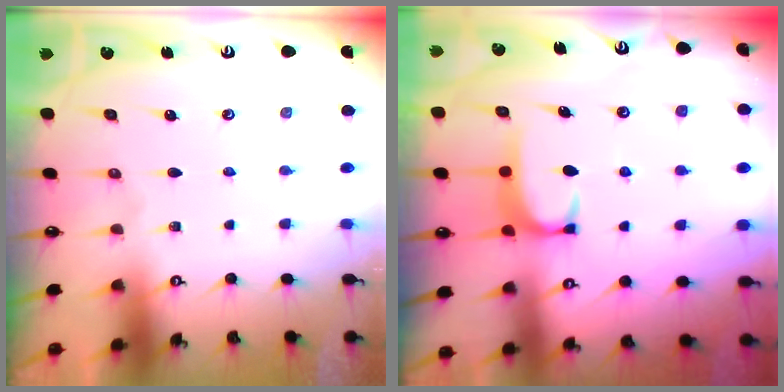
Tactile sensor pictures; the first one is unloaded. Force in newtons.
{"total": 1.8, "press": 1.8, "slide": 0.5}